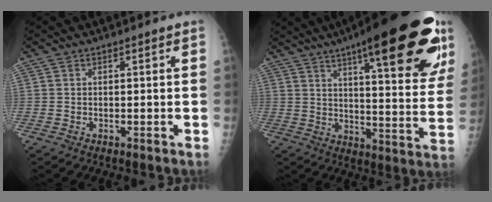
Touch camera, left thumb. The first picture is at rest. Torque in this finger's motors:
{"motor_torque": [2.65, 2.36, 1.86, -0.91, 0.58]}